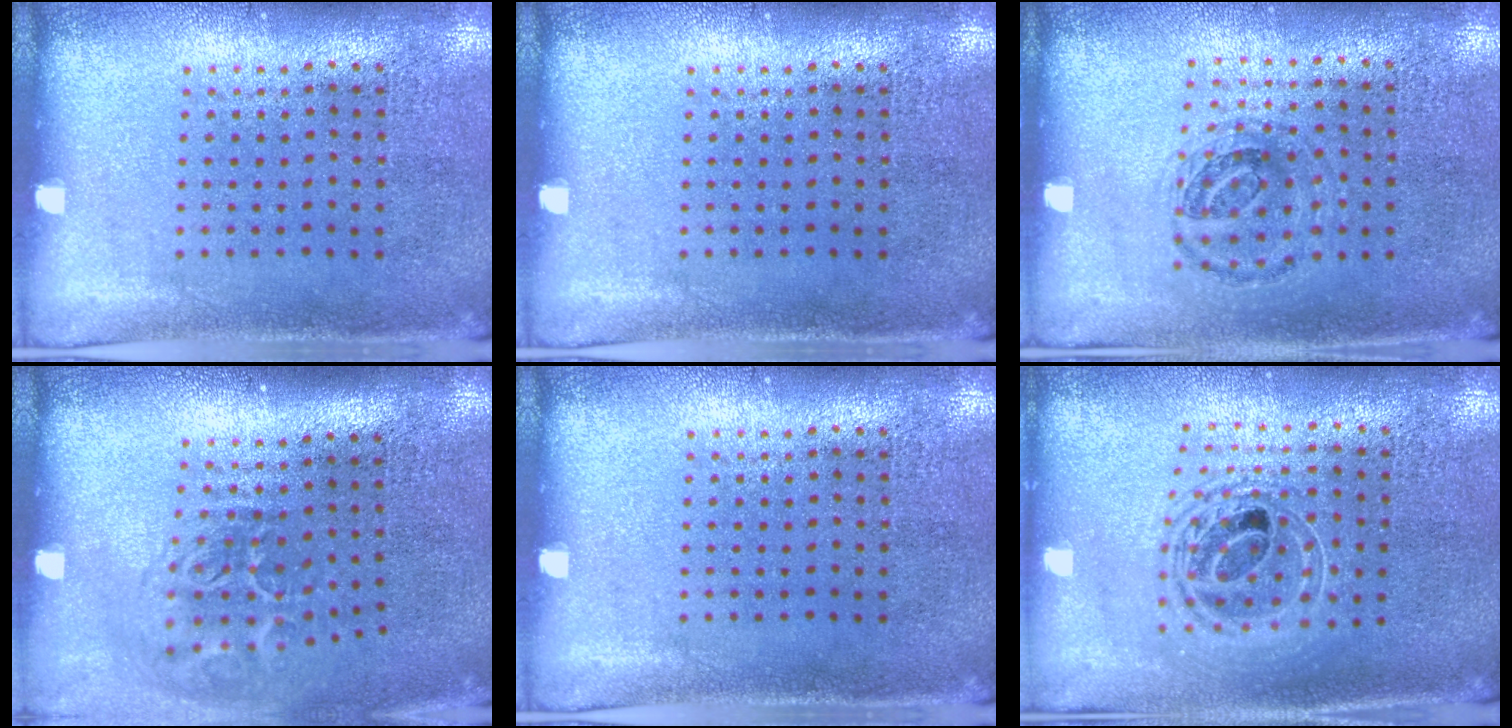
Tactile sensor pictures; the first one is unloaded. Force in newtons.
{"total": 0.0}
{"total": 0.9, "press": 0.9, "slide": 0.1}
{"total": 2.0, "press": 1.3, "slide": 1.5}
{"total": 0.0}
{"total": 1.8, "press": 1.5, "slide": 1.0}